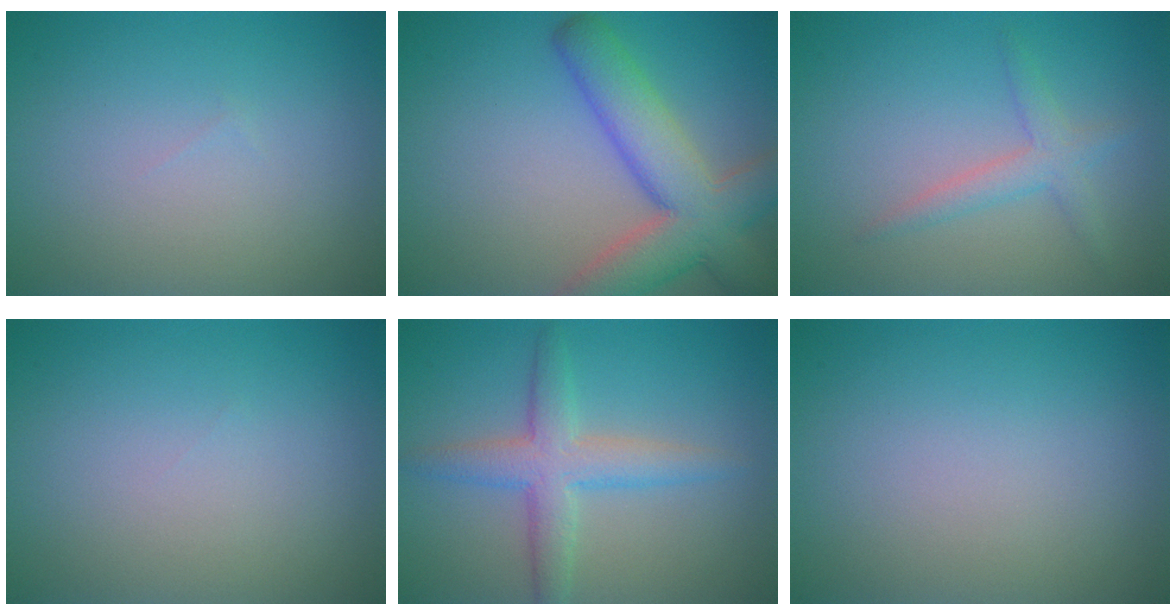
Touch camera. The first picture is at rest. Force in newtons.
{"total": 8.1, "press": 8.1, "slide": 0.7}
{"total": 2.1, "press": 2.1, "slide": 0.2}
{"total": 0.0}
{"total": 4.1, "press": 4.1, "slide": 0.0}
{"total": 0.0}